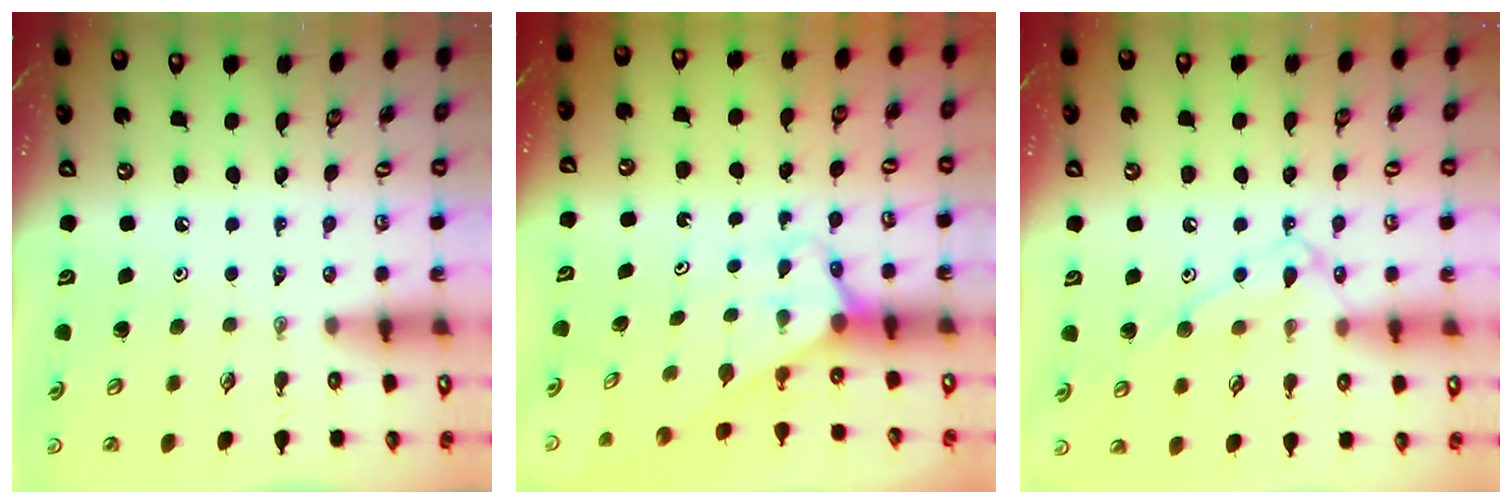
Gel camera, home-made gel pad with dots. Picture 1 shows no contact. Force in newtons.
{"total": 2.8, "press": 2.8, "slide": 0.1}
{"total": 11.5, "press": 11.5, "slide": 0.8}